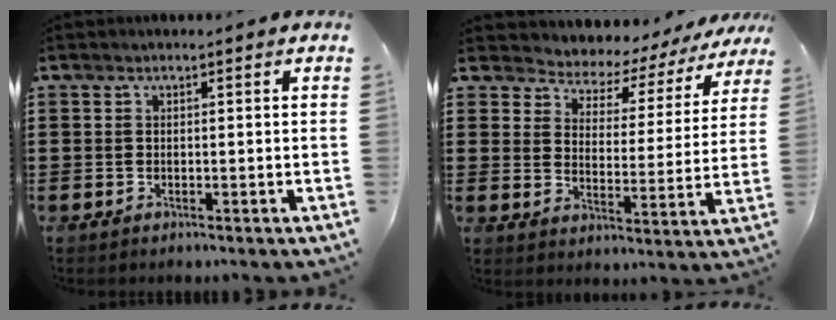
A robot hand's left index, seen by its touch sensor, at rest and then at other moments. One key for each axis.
{"total": 3.4, "fx": 3.3, "fy": 0.8, "fz": 0.1, "tx": -0.028, "ty": -0.031, "tz": 0.045}